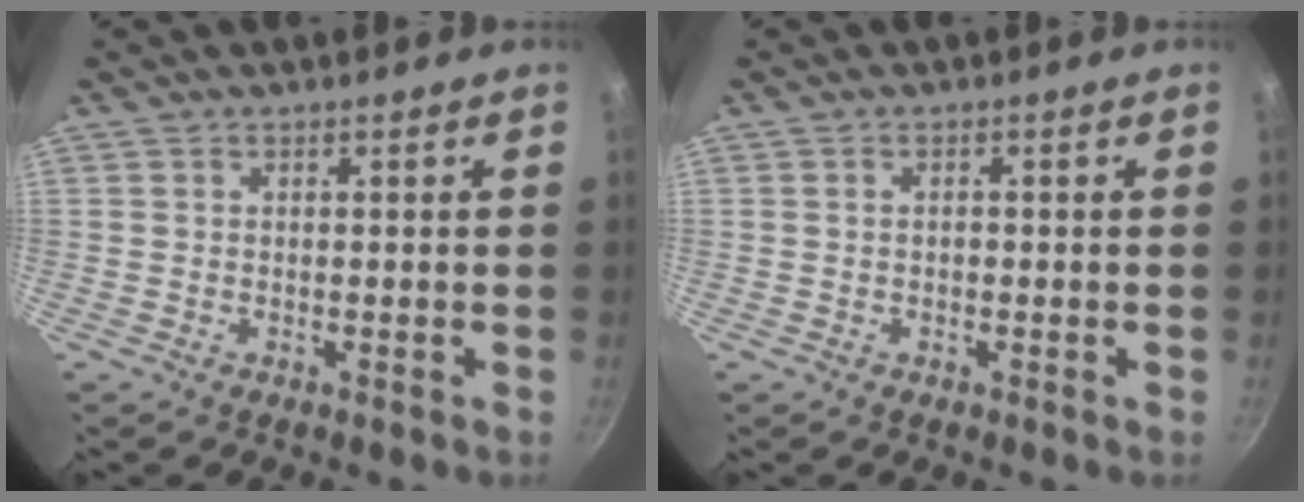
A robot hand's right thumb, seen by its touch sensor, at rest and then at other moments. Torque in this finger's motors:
{"motor_torque": [-0.04, -0.48, -0.04, -0.14, -0.02]}